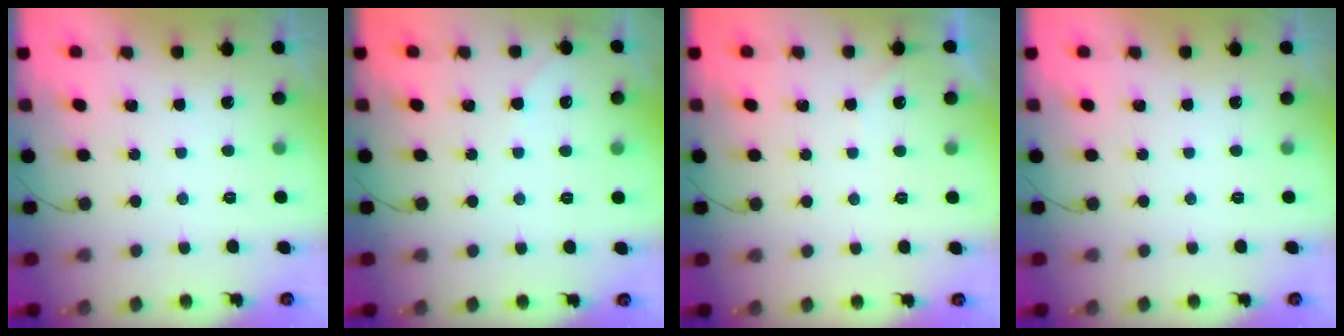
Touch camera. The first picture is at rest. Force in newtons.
{"total": 2.7, "press": 2.7, "slide": 0.4}
{"total": 2.2, "press": 2.2, "slide": 0.3}
{"total": 0.0}